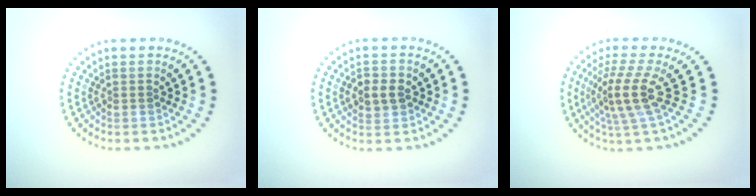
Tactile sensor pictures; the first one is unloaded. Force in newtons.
{"total": 2.4, "press": 2.3, "slide": 0.4}
{"total": 4.1, "press": 3.2, "slide": 2.6}